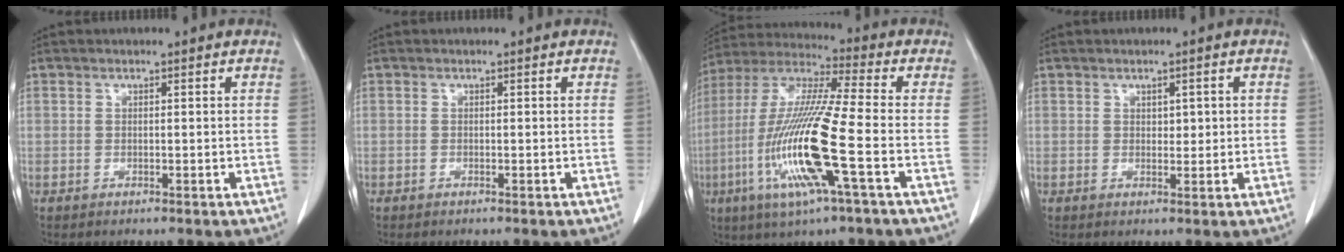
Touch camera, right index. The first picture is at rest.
{"total": 0.0}
{"total": 17.4, "force": [-5.1, 0.4, 16.7], "torque": [-0.351, -0.017, -0.103]}
{"total": 1.9, "force": [0.5, 1.0, 1.6], "torque": [-0.020, 0.000, 0.008]}